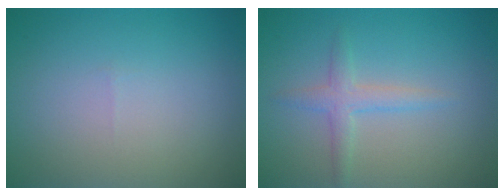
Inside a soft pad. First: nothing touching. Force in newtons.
{"total": 2.1, "press": 2.1, "slide": 0.1}